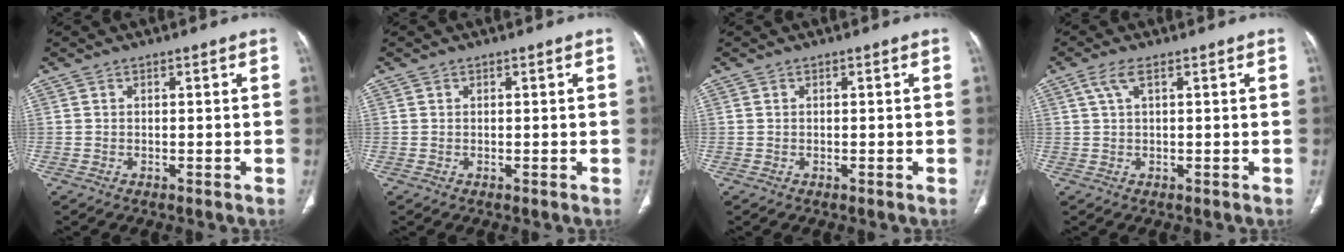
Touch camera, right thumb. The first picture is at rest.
{"total": 0.0}
{"total": 0.0}
{"total": 2.9, "force": [1.2, 0.8, 2.5], "torque": [-0.067, 0.012, 0.030]}